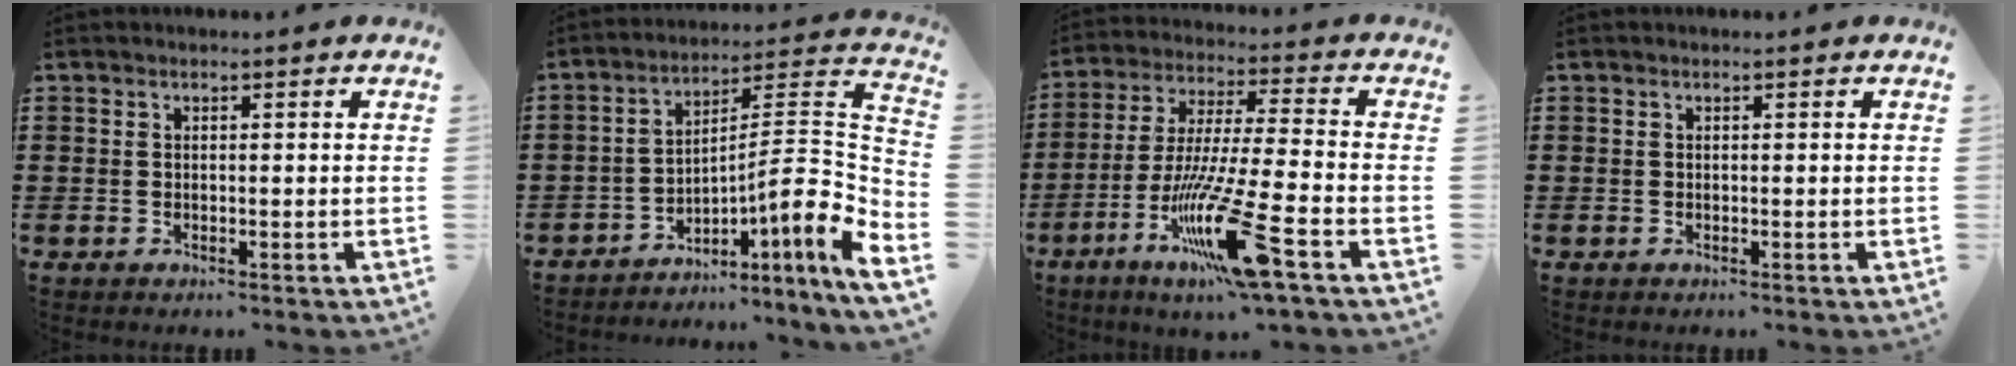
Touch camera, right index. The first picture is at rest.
{"total": 9.5, "force": [-3.4, 0.5, 8.9], "torque": [-0.133, -0.040, -0.078]}
{"total": 15.9, "force": [-8.0, 1.2, 13.8], "torque": [-0.288, -0.013, -0.148]}
{"total": 0.0}